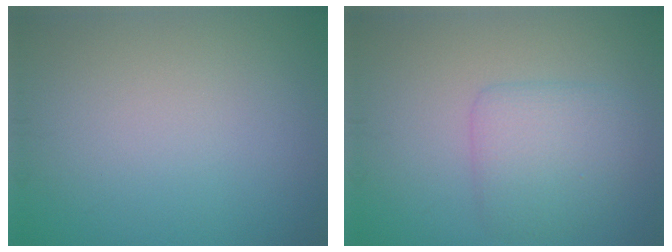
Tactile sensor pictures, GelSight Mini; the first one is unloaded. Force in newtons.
{"total": 3.5, "press": 3.5, "slide": 0.1}